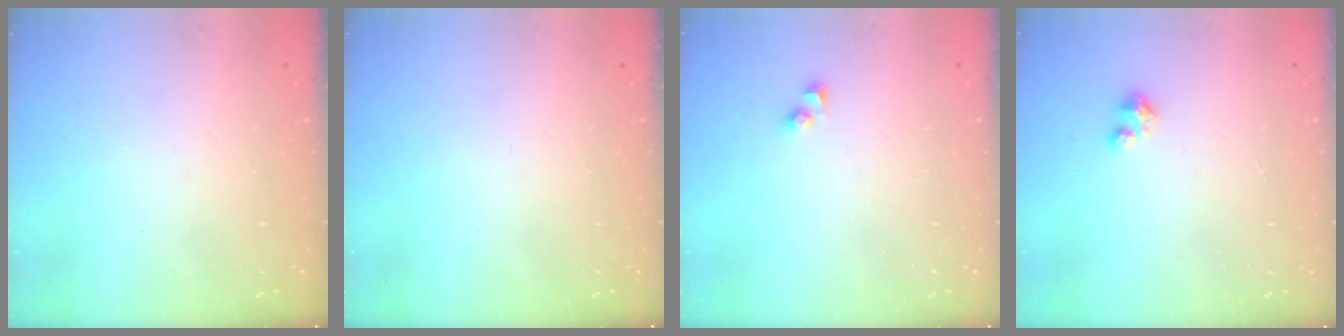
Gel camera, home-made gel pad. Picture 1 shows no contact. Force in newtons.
{"total": 0.0}
{"total": 2.3, "press": 2.3, "slide": 0.2}
{"total": 1.6, "press": 1.6, "slide": 0.2}